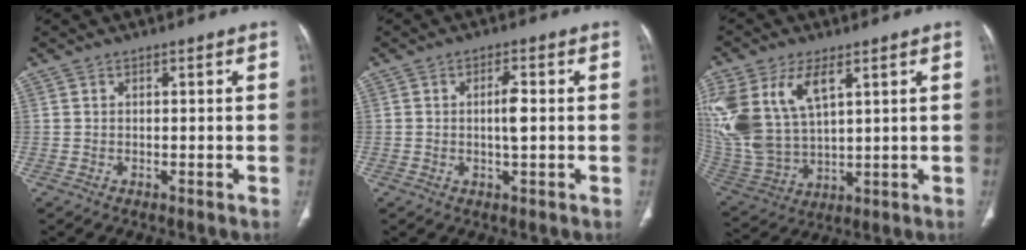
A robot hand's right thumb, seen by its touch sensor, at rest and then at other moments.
{"total": 3.4, "force": [0.1, 0.9, 3.3], "torque": [-0.058, 0.000, -0.001]}
{"total": 18.7, "force": [7.2, 10.4, 13.7], "torque": [-0.305, -0.017, 0.153]}